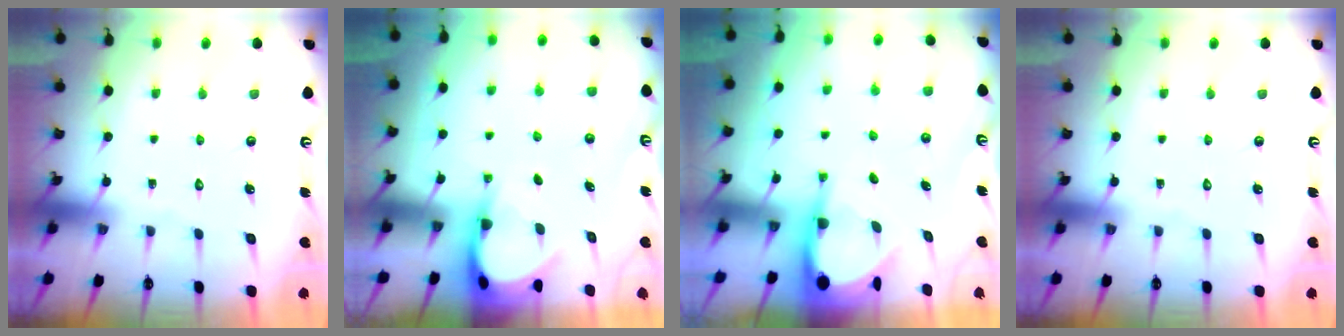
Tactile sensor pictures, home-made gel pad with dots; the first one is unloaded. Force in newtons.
{"total": 3.8, "press": 3.8, "slide": 0.4}
{"total": 5.4, "press": 5.4, "slide": 0.6}
{"total": 0.0}